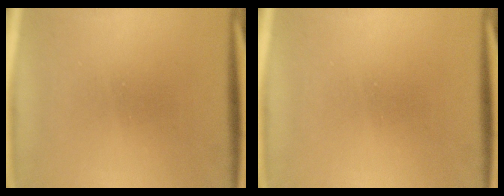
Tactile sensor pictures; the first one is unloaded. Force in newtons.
{"total": 0.0}